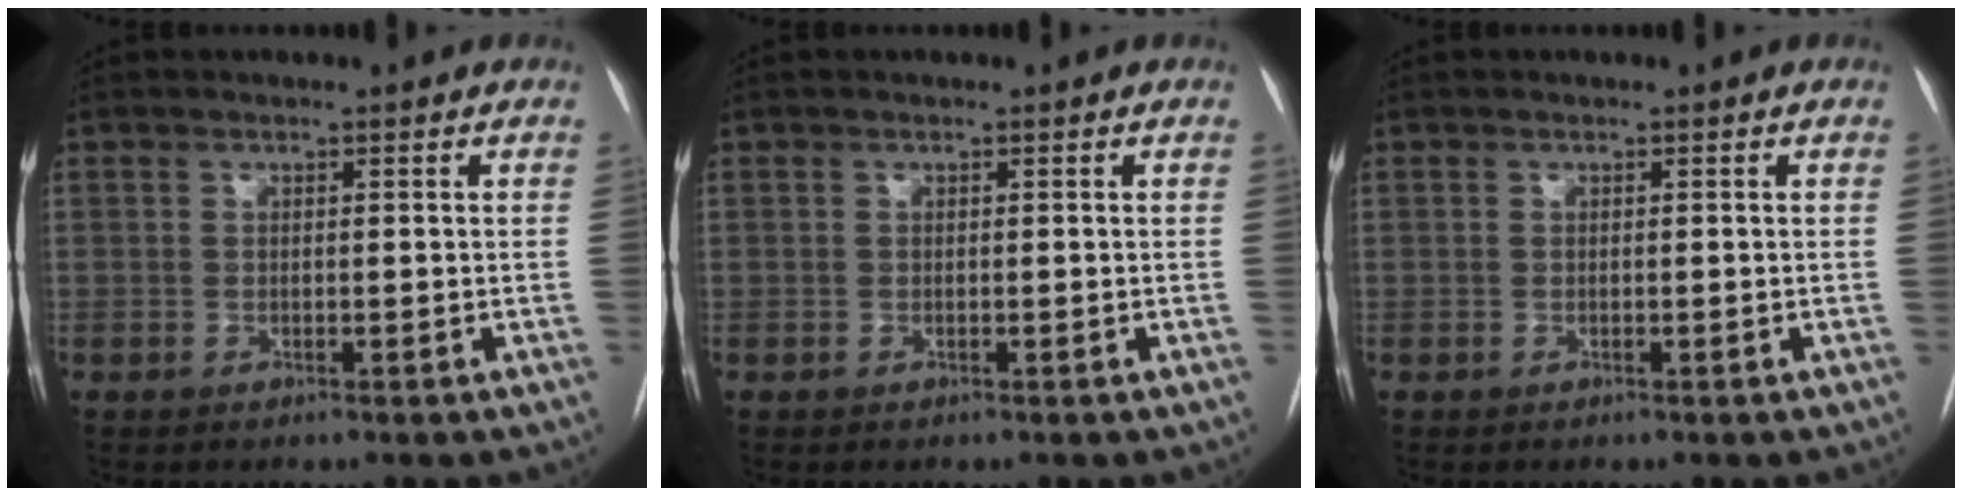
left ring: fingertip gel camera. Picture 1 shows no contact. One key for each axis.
{"total": 0.0}
{"total": 0.0}